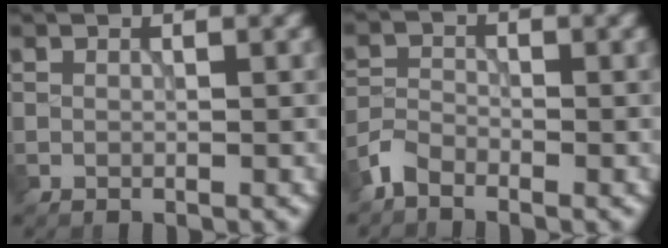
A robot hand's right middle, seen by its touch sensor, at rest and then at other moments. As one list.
[{"total": 2.0, "force": [-1.7, 0.8, 0.7], "torque": [-0.015, 0.004, -0.044]}]